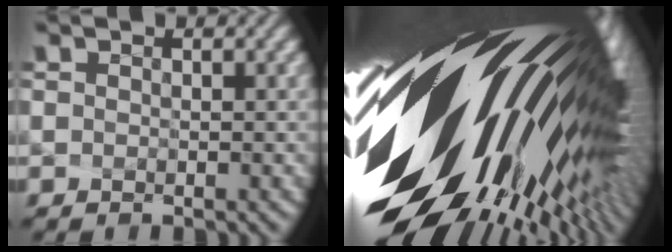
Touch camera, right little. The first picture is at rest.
{"total": 19.9, "force": [0.8, 9.0, 17.8], "torque": [-0.293, -0.079, 0.026]}